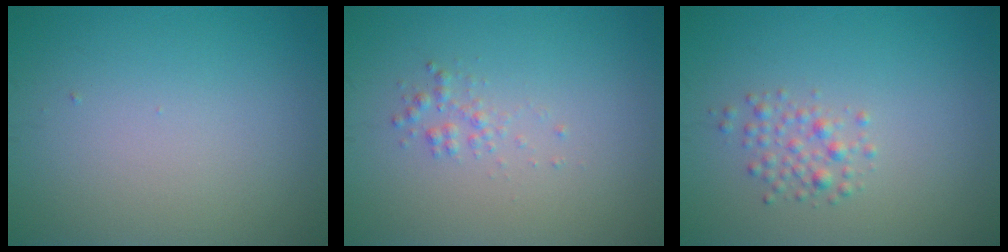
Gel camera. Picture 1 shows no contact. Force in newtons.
{"total": 1.2, "press": 1.2, "slide": 0.0}
{"total": 1.8, "press": 1.8, "slide": 0.1}